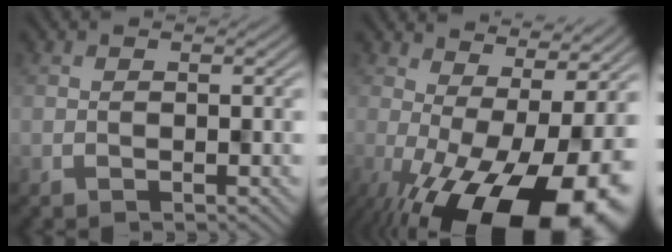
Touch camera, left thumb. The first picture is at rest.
{"total": 18.0, "force": [-6.1, 7.1, 15.4], "torque": [-0.246, -0.030, -0.078]}